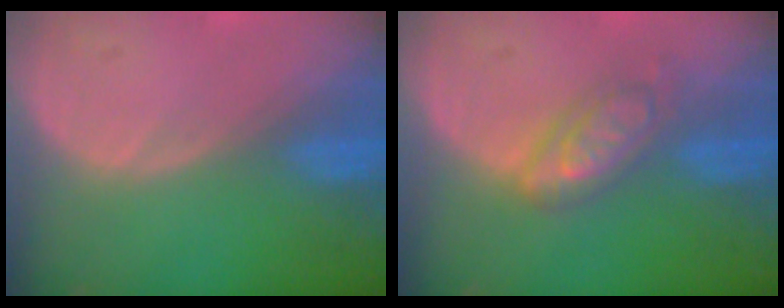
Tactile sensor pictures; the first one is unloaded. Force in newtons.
{"total": 5.3, "press": 5.2, "slide": 0.2}